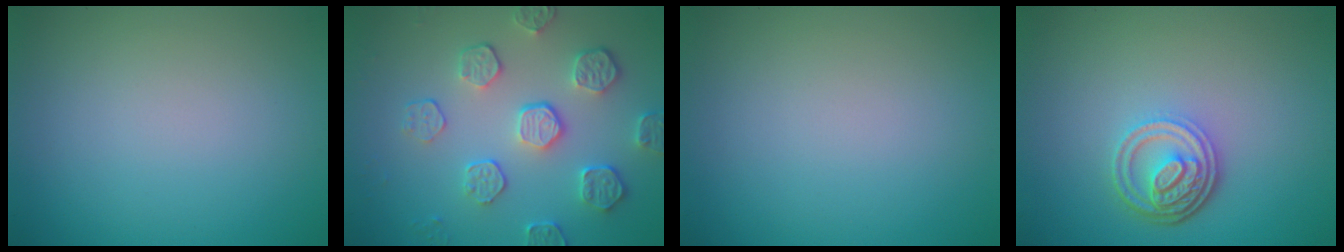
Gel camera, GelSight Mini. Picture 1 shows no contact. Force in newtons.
{"total": 4.6, "press": 3.9, "slide": 2.5}
{"total": 0.0}
{"total": 4.4, "press": 3.3, "slide": 2.9}